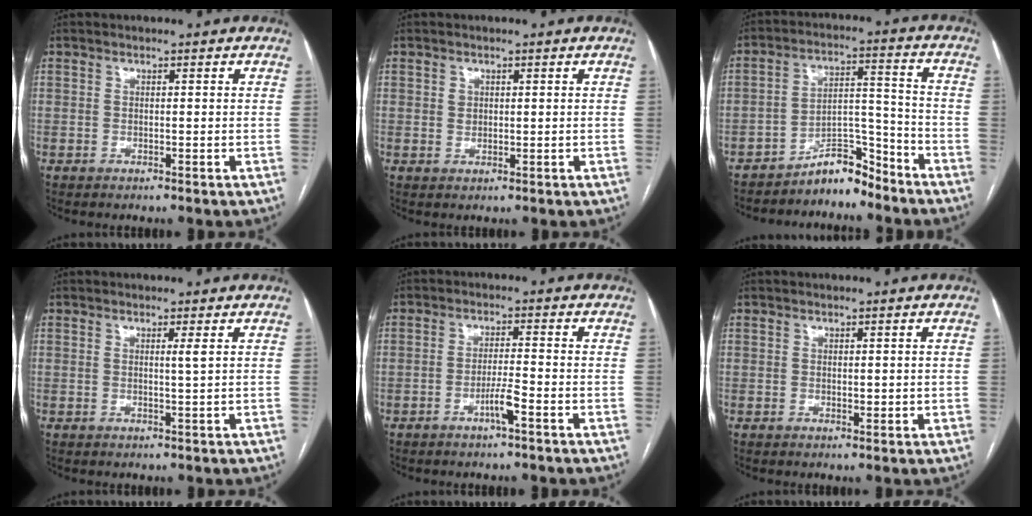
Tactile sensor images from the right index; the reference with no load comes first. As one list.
[{"total": 1.3, "force": [0.4, 1.1, 0.5], "torque": [-0.008, -0.001, 0.007]}, {"total": 6.8, "force": [-6.2, 2.0, 1.7], "torque": [-0.016, 0.040, -0.107]}, {"total": 1.1, "force": [0.5, -0.4, 0.9], "torque": [-0.022, -0.005, 0.009]}, {"total": 3.3, "force": [-1.9, -0.1, 2.7], "torque": [-0.050, -0.002, -0.035]}, {"total": 1.1, "force": [0.1, 0.7, 0.8], "torque": [-0.008, -0.001, 0.003]}]